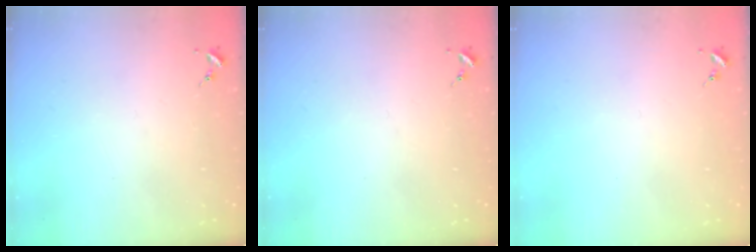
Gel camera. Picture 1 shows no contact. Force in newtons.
{"total": 0.0}
{"total": 0.0}